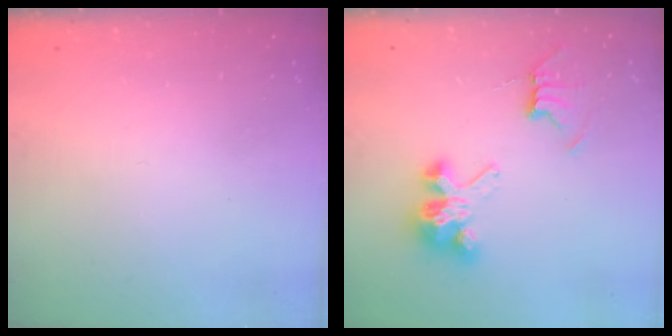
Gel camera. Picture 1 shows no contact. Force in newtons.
{"total": 8.1, "press": 8.1, "slide": 0.4}